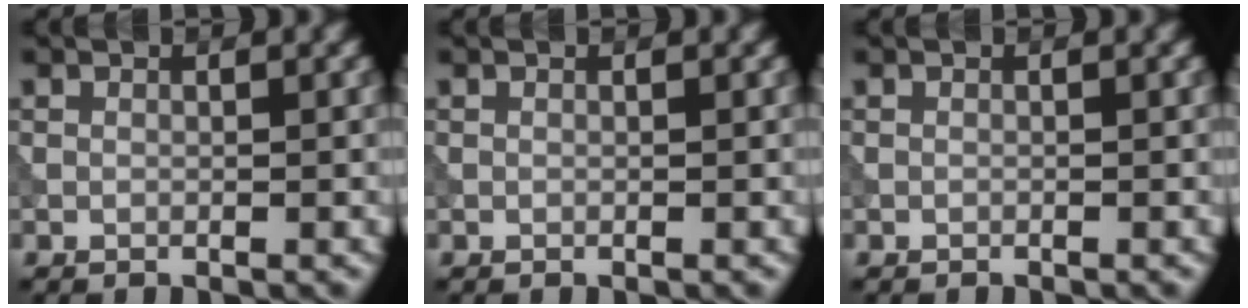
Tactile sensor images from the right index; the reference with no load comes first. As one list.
[{"total": 0.0}, {"total": 0.0}]